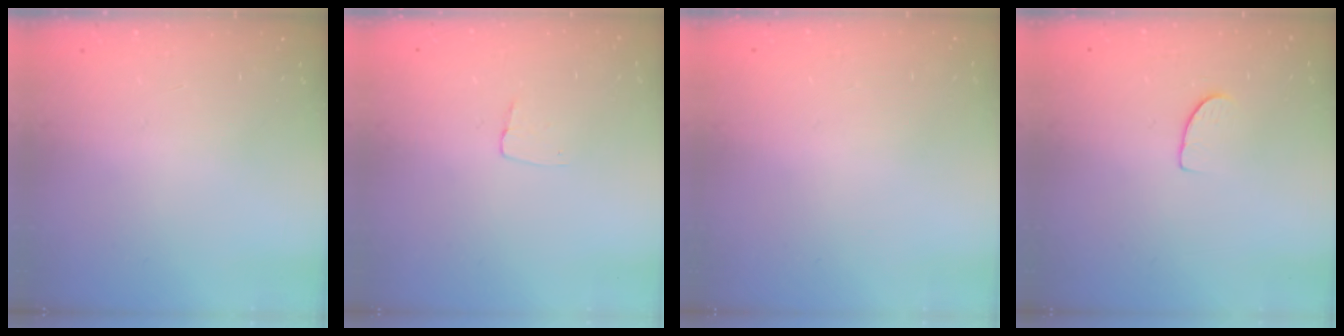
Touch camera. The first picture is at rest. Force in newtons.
{"total": 3.4, "press": 3.4, "slide": 0.2}
{"total": 0.0}
{"total": 5.4, "press": 5.4, "slide": 0.3}